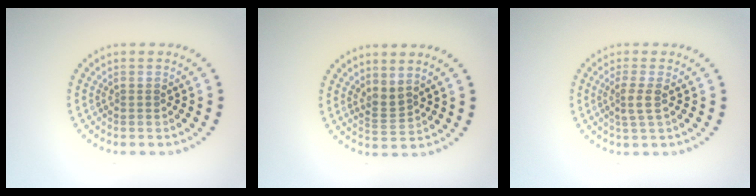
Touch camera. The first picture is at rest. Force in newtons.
{"total": 1.8, "press": 1.3, "slide": 1.2}
{"total": 1.9, "press": 1.5, "slide": 1.2}